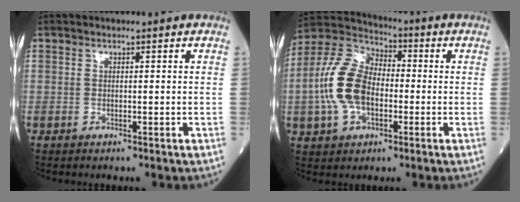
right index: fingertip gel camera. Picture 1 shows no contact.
{"total": 12.5, "force": [-1.7, 7.5, 9.8], "torque": [-0.228, 0.029, -0.034]}